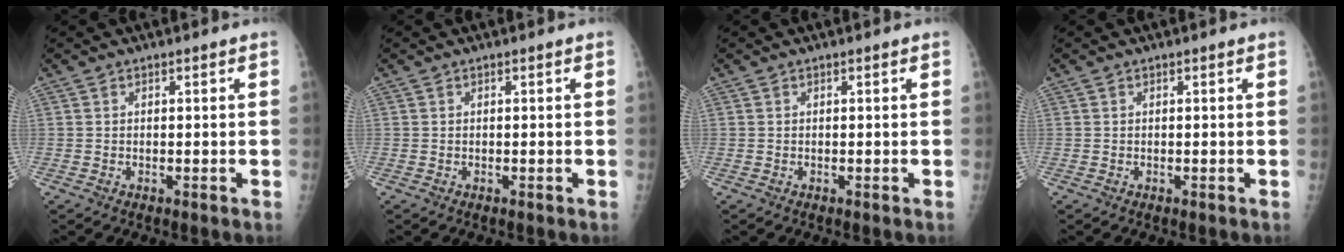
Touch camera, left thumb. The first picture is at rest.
{"total": 0.0}
{"total": 0.0}
{"total": 0.0}